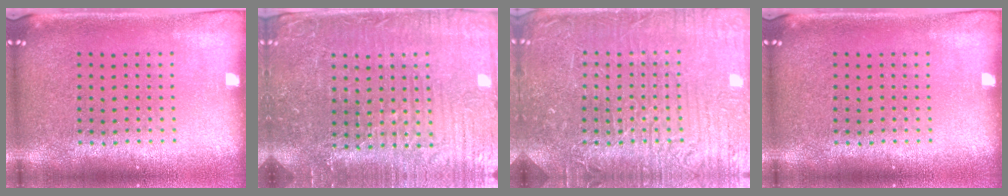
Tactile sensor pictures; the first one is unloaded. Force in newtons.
{"total": 4.6, "press": 4.4, "slide": 1.4}
{"total": 7.8, "press": 7.7, "slide": 1.1}
{"total": 0.0}